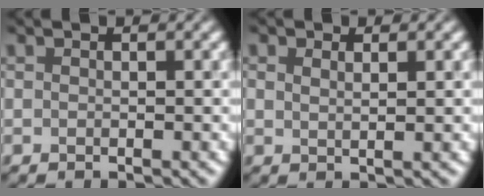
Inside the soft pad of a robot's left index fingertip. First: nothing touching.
{"total": 1.6, "force": [1.0, 0.7, 1.0], "torque": [-0.008, -0.001, 0.009]}